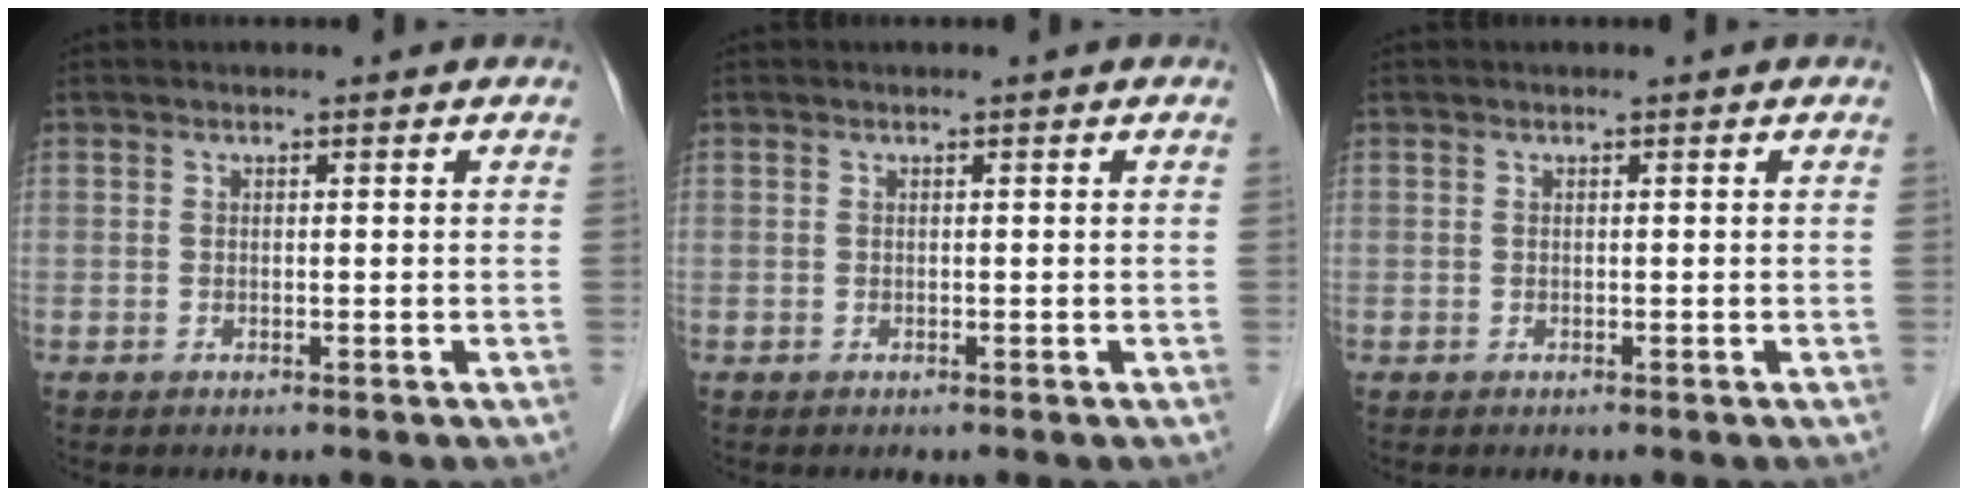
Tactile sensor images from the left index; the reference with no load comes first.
{"total": 0.0}
{"total": 0.0}